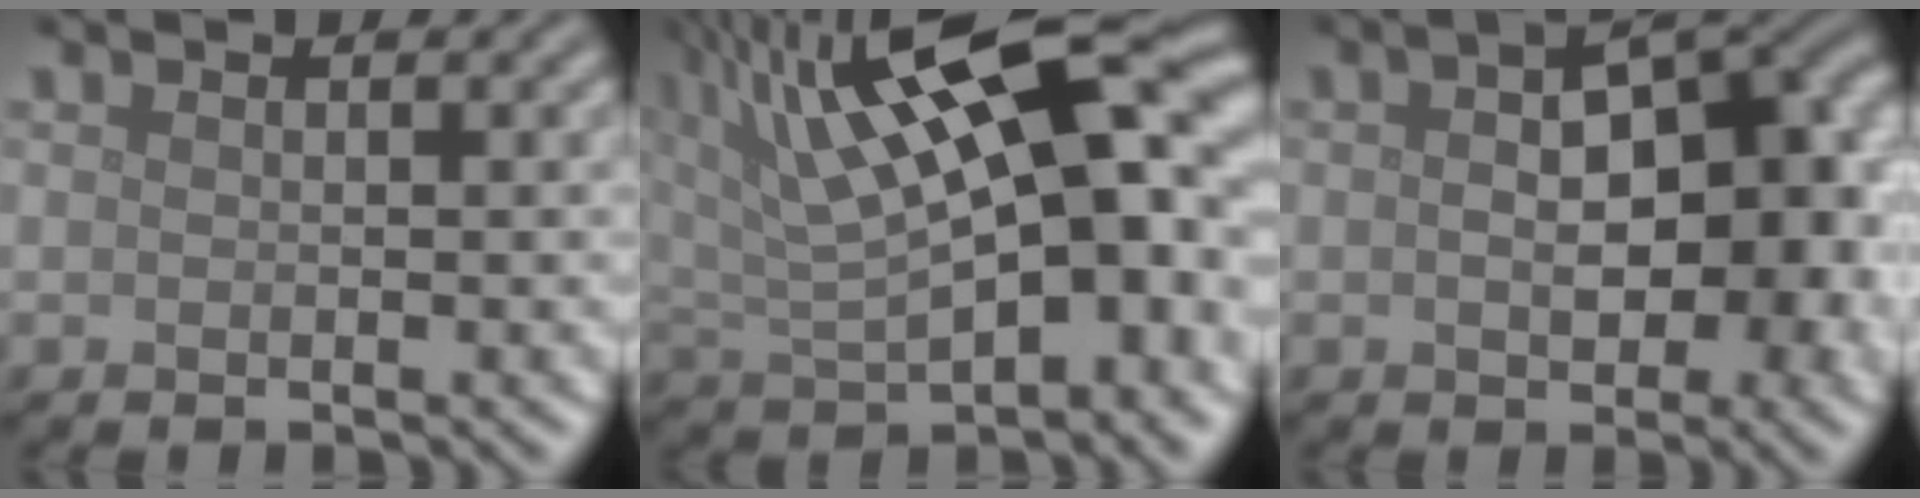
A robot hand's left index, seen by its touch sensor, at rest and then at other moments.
{"total": 19.3, "force": [5.7, 8.1, 16.5], "torque": [-0.262, 0.034, 0.097]}
{"total": 10.4, "force": [0.5, 5.7, 8.6], "torque": [-0.099, 0.014, 0.005]}